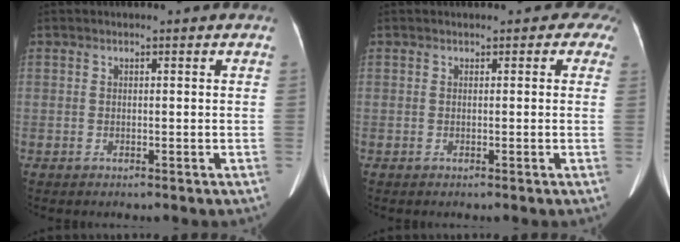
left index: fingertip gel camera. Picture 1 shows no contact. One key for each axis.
{"total": 2.0, "fx": 0.9, "fy": 1.4, "fz": 1.2, "tx": 0.000, "ty": 0.007, "tz": 0.003}